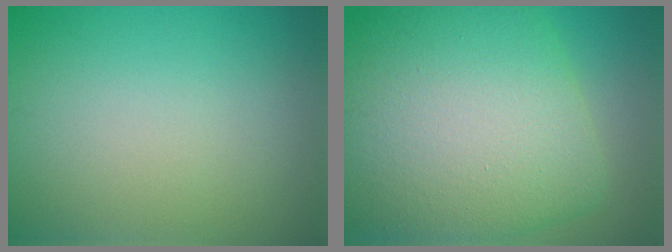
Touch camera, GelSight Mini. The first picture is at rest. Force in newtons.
{"total": 12.3, "press": 12.2, "slide": 0.8}